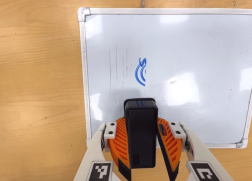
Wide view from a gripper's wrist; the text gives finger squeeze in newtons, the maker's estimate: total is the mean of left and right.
{"total": 8.1, "left": 8.1, "right": 8.0}